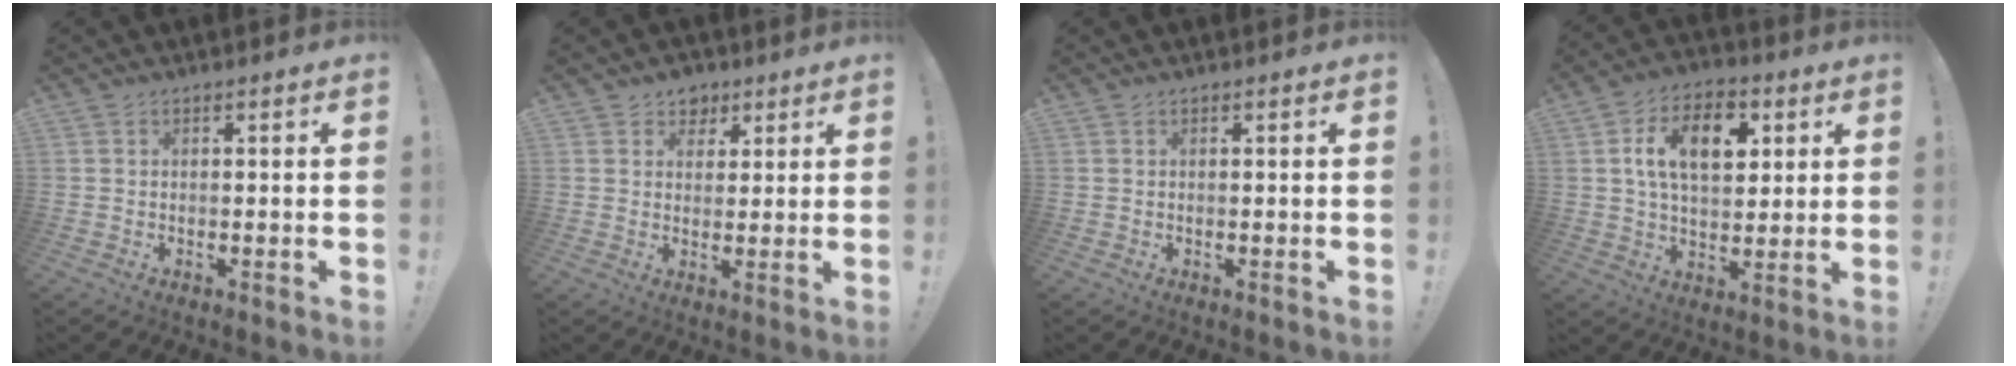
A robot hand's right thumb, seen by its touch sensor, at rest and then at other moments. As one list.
[{"total": 5.5, "force": [3.4, 4.3, 0.7], "torque": [-0.002, -0.020, 0.064]}, {"total": 0.0}, {"total": 14.3, "force": [4.6, 8.7, 10.4], "torque": [-0.163, 0.004, 0.083]}]